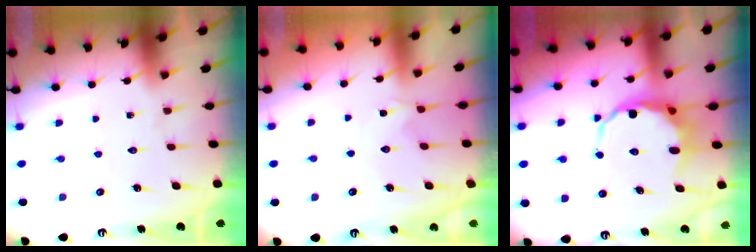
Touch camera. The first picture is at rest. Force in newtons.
{"total": 2.5, "press": 2.5, "slide": 0.3}
{"total": 8.2, "press": 8.0, "slide": 1.9}